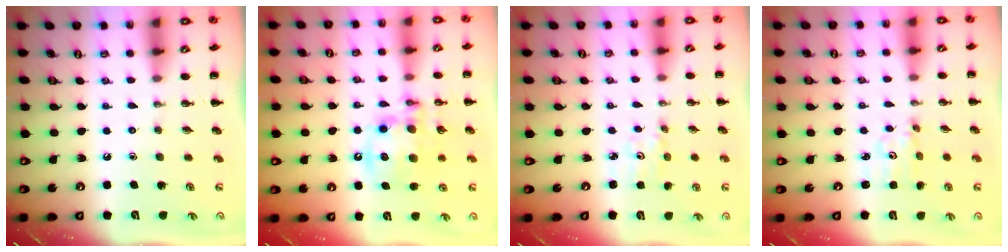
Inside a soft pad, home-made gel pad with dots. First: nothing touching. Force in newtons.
{"total": 13.9, "press": 13.6, "slide": 2.9}
{"total": 1.9, "press": 1.9, "slide": 0.4}
{"total": 2.5, "press": 2.4, "slide": 0.4}